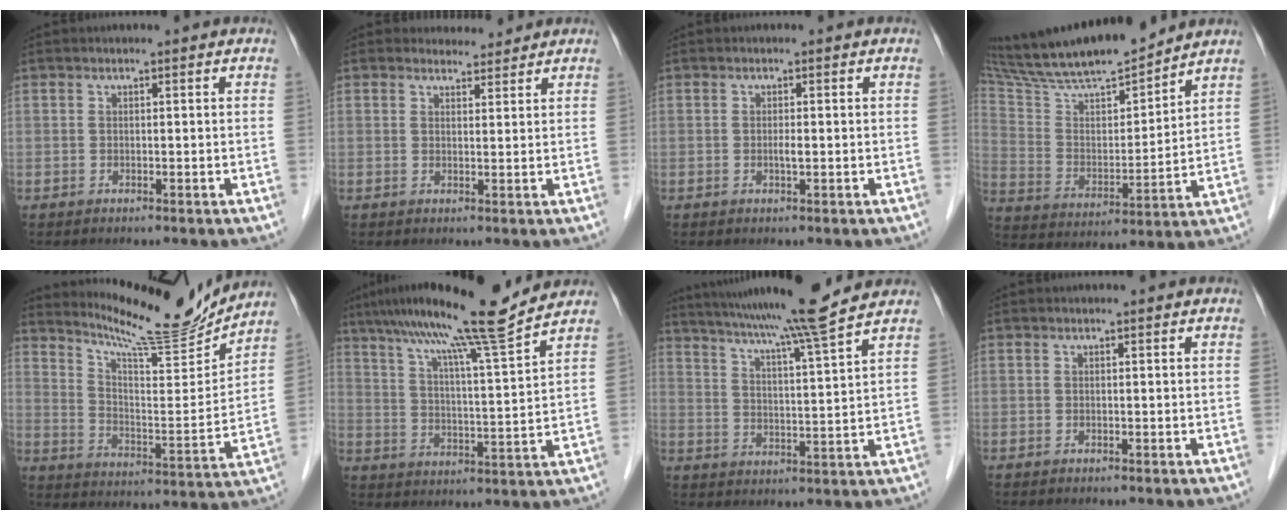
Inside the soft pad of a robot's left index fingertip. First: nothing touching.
{"total": 2.5, "force": [2.4, 0.7, -0.2], "torque": [0.000, 0.000, 0.036]}
{"total": 0.9, "force": [-0.1, 0.0, 0.8], "torque": [-0.019, -0.003, -0.003]}
{"total": 19.2, "force": [17.3, 1.9, 8.0], "torque": [-0.151, 0.005, 0.304]}
{"total": 14.8, "force": [14.2, -0.1, 4.1], "torque": [-0.081, -0.036, 0.220]}
{"total": 15.2, "force": [12.4, -1.6, 8.5], "torque": [-0.144, 0.004, 0.189]}
{"total": 15.6, "force": [13.5, -2.1, 7.6], "torque": [-0.131, -0.016, 0.199]}
{"total": 0.0}